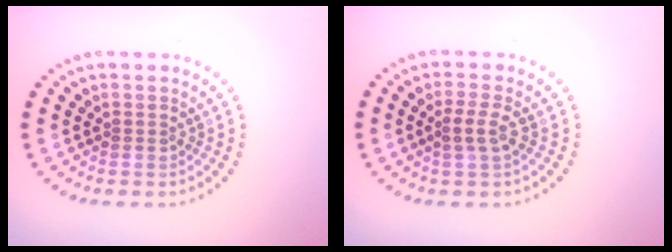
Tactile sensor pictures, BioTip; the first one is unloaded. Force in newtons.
{"total": 1.9, "press": 1.7, "slide": 0.7}